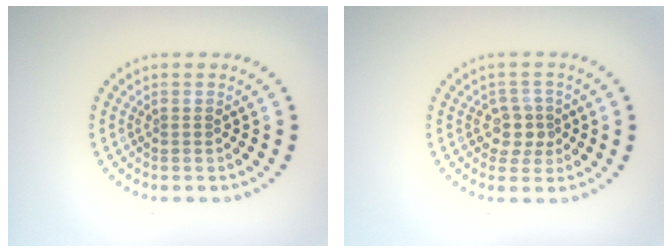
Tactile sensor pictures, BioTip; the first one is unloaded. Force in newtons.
{"total": 2.4, "press": 2.1, "slide": 1.2}